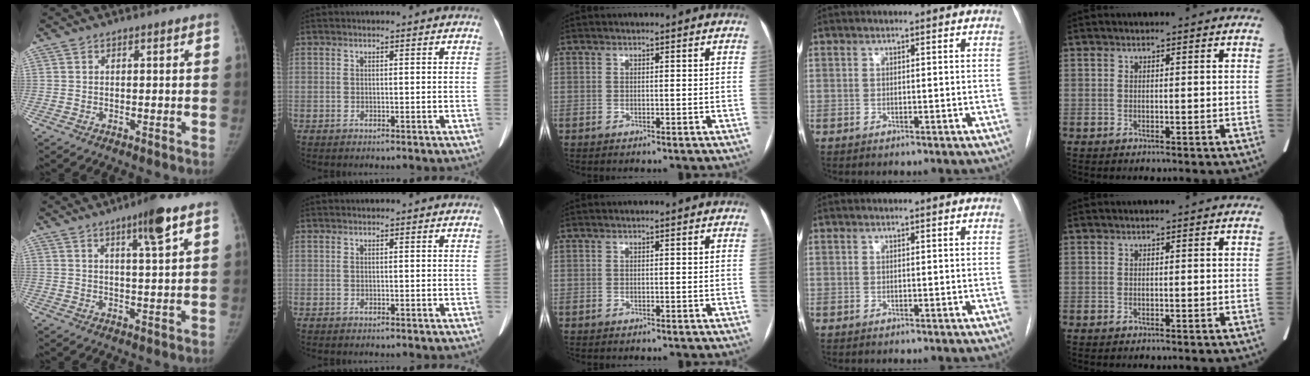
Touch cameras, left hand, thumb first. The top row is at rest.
{"thumb": {"total": 7.0, "force": [3.9, 0.6, 5.8], "torque": [-0.090, -0.018, 0.061]}}